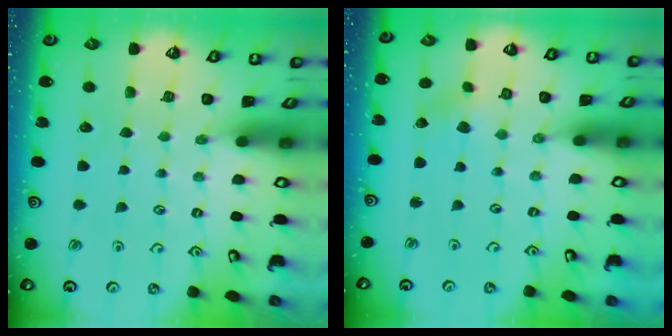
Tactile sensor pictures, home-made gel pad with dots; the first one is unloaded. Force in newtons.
{"total": 1.4, "press": 1.4, "slide": 0.2}